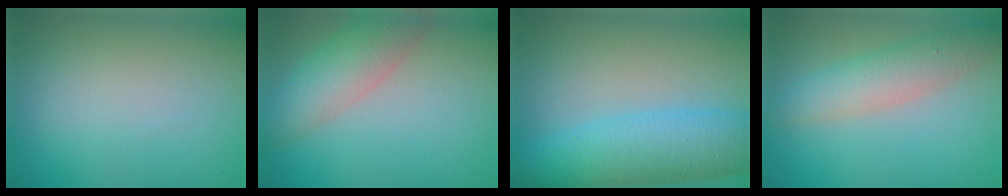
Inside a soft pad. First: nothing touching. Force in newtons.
{"total": 5.2, "press": 5.2, "slide": 0.1}
{"total": 7.5, "press": 7.5, "slide": 0.2}
{"total": 4.6, "press": 4.6, "slide": 0.1}